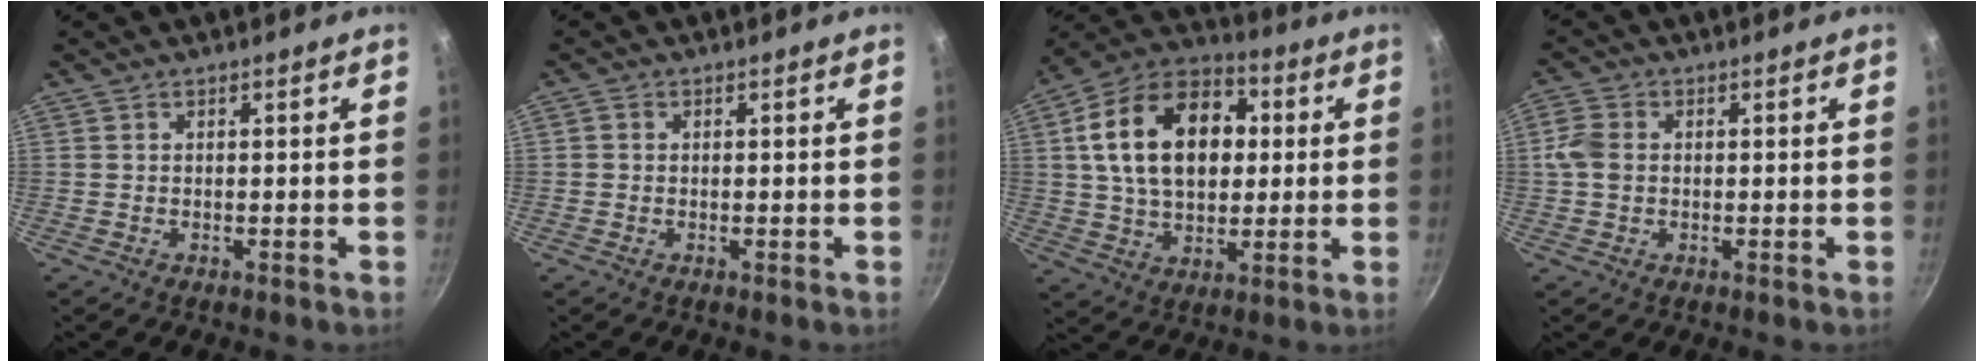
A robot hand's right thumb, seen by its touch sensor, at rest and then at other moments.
{"total": 0.9, "force": [0.0, 0.8, 0.3], "torque": [-0.005, 0.004, -0.002]}
{"total": 20.9, "force": [3.5, 14.1, 15.1], "torque": [-0.226, 0.022, 0.048]}
{"total": 4.4, "force": [0.1, 3.4, 2.8], "torque": [-0.058, 0.007, -0.005]}